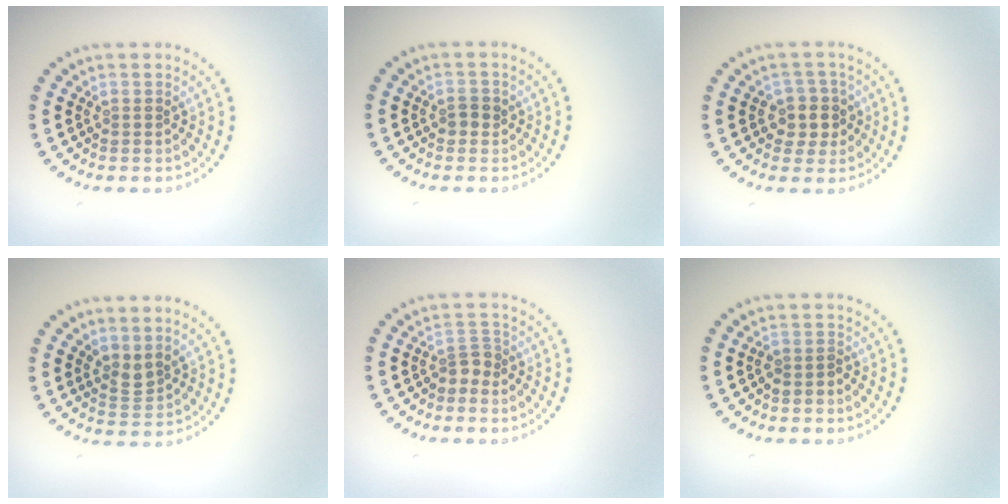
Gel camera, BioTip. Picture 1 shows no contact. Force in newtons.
{"total": 1.3, "press": 1.2, "slide": 0.4}
{"total": 2.8, "press": 2.5, "slide": 1.3}
{"total": 1.8, "press": 1.3, "slide": 1.2}
{"total": 1.8, "press": 1.4, "slide": 1.1}
{"total": 1.3, "press": 1.1, "slide": 0.8}